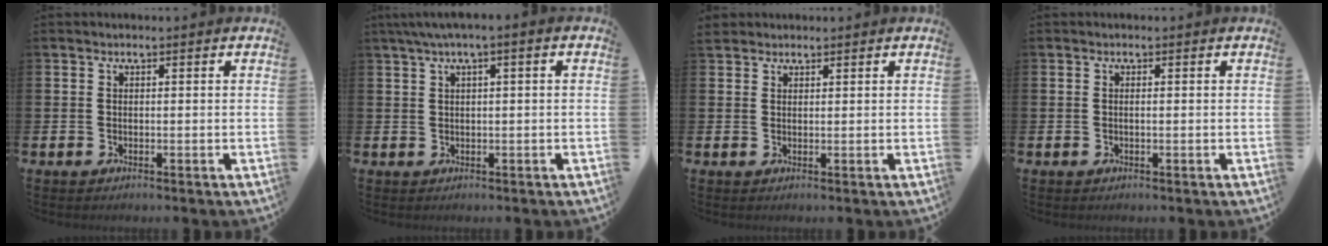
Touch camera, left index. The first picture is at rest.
{"total": 2.0, "force": [0.7, 0.0, 1.8], "torque": [-0.042, 0.004, 0.013]}
{"total": 1.9, "force": [1.7, 0.7, 0.0], "torque": [0.002, 0.000, 0.032]}
{"total": 0.0}